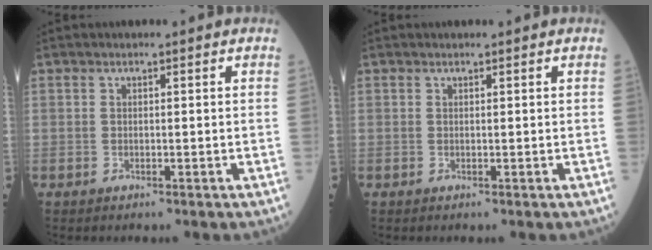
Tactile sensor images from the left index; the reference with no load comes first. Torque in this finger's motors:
{"motor_torque": [0.18, -0.01, 0.00, -0.01]}